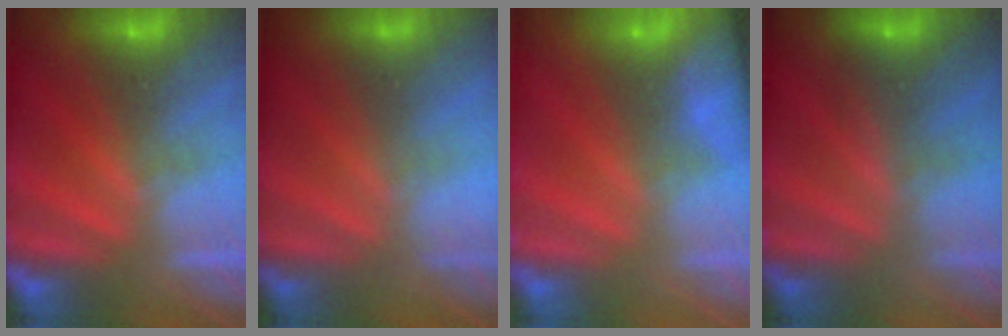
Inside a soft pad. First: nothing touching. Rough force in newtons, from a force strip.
{"total": 2.4}
{"total": 8.8}
{"total": 2.0}